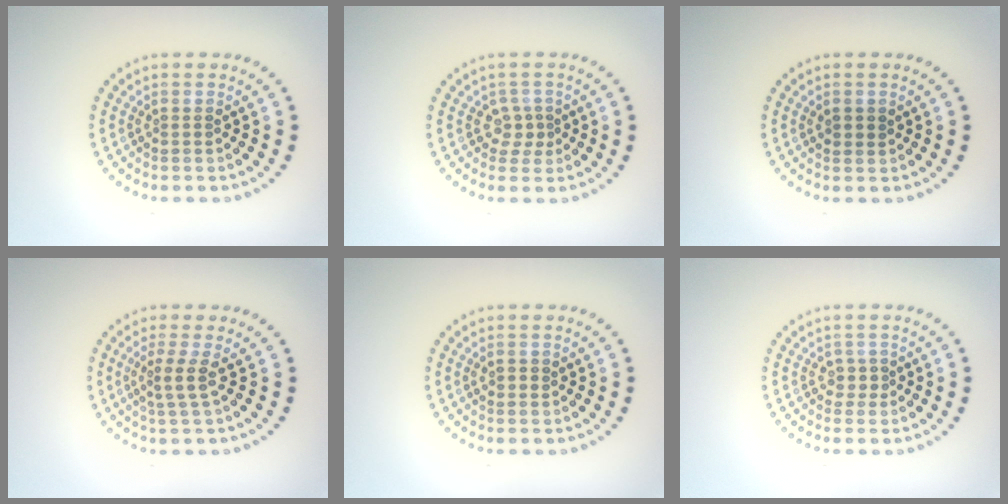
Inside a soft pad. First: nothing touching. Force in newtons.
{"total": 1.7, "press": 1.3, "slide": 1.2}
{"total": 1.2, "press": 1.2, "slide": 0.4}
{"total": 2.2, "press": 1.6, "slide": 1.5}
{"total": 1.0, "press": 1.0, "slide": 0.2}
{"total": 1.2, "press": 0.9, "slide": 0.7}